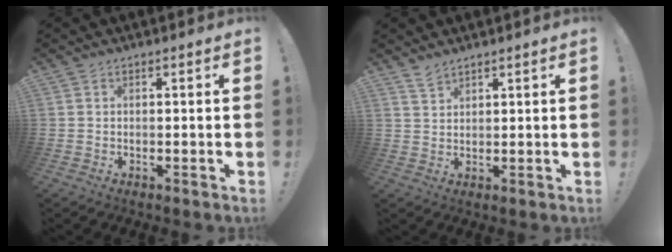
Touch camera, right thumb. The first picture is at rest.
{"total": 3.0, "force": [2.7, 0.8, 1.1], "torque": [-0.016, -0.019, 0.050]}